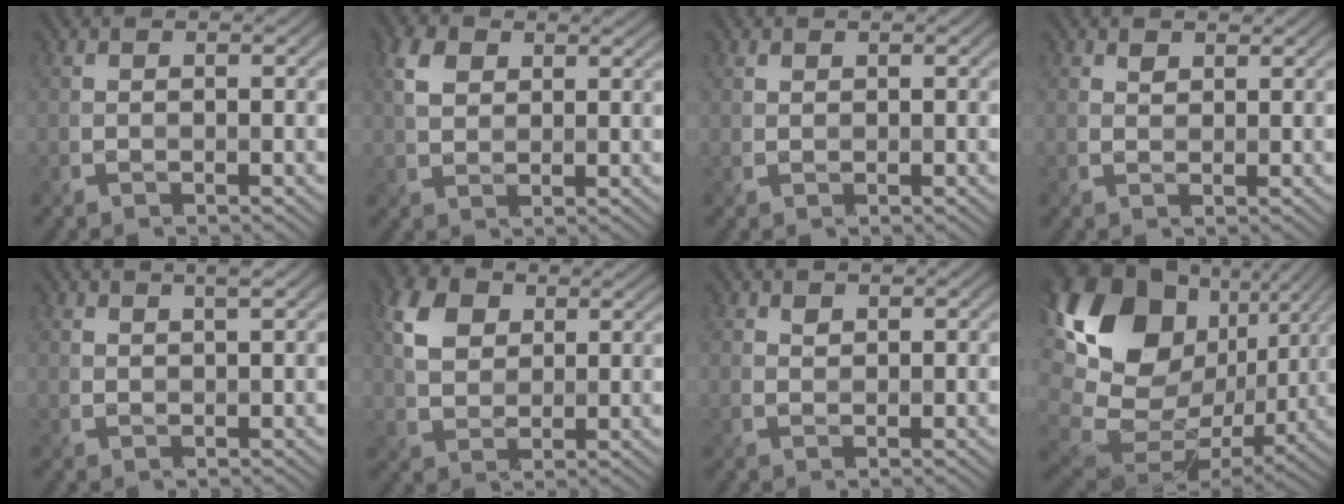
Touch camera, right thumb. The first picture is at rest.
{"total": 4.3, "force": [2.0, 2.9, 2.5], "torque": [-0.060, 0.007, 0.036]}
{"total": 0.8, "force": [0.6, 0.5, 0.1], "torque": [-0.002, 0.000, 0.014]}
{"total": 1.2, "force": [1.0, 0.5, 0.3], "torque": [-0.005, -0.001, 0.020]}
{"total": 2.0, "force": [1.5, 0.1, 1.3], "torque": [-0.026, 0.005, 0.031]}
{"total": 6.6, "force": [2.9, 4.4, 3.9], "torque": [-0.098, 0.006, 0.053]}
{"total": 0.9, "force": [0.8, 0.3, 0.2], "torque": [-0.003, -0.001, 0.017]}
{"total": 19.9, "force": [4.6, 14.1, 13.3], "torque": [-0.298, 0.010, 0.111]}